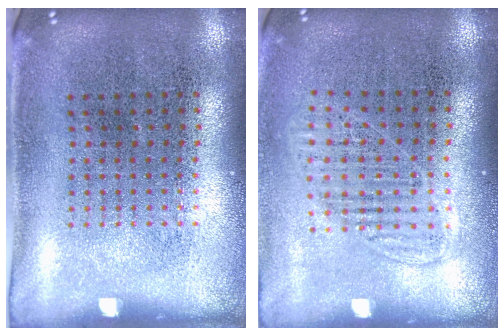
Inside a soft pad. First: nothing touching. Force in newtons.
{"total": 1.3, "press": 1.2, "slide": 0.6}